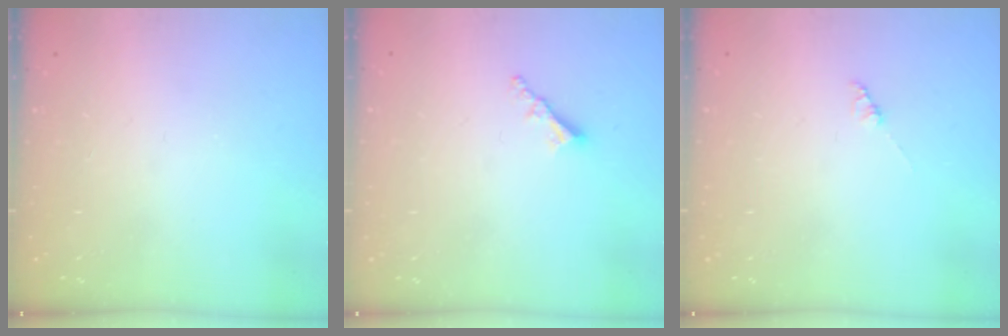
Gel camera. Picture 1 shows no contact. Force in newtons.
{"total": 2.5, "press": 2.5, "slide": 0.3}
{"total": 1.4, "press": 1.4, "slide": 0.2}